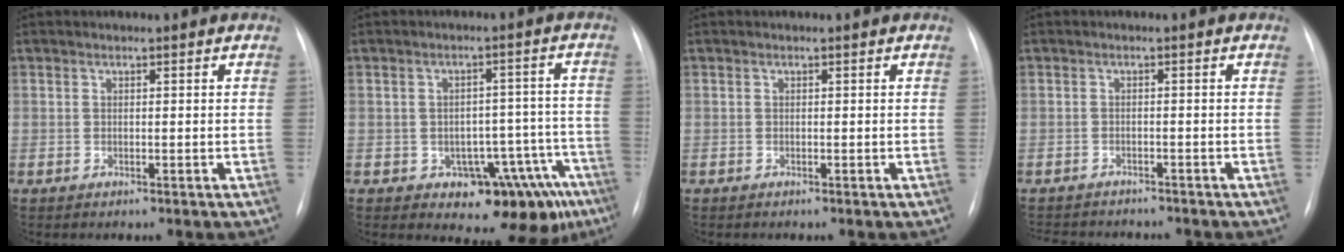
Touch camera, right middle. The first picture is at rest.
{"total": 12.1, "force": [-7.1, 6.5, 7.3], "torque": [-0.052, 0.037, -0.088]}
{"total": 0.0}
{"total": 8.6, "force": [-7.8, 2.7, 2.6], "torque": [-0.046, -0.001, -0.101]}